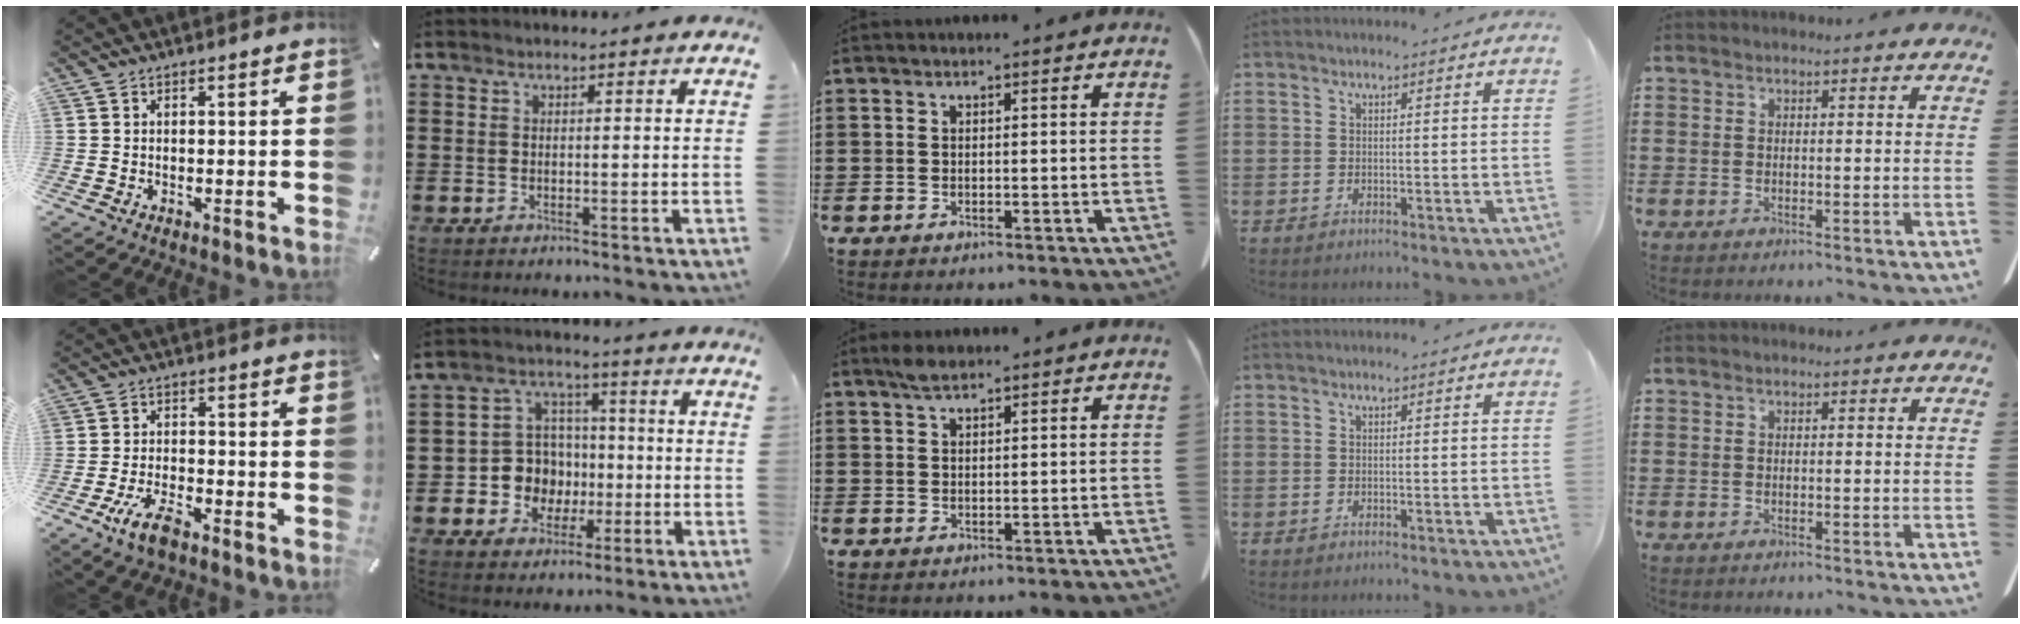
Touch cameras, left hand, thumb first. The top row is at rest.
{"thumb": {"total": 7.4, "force": [-4.8, 2.7, 4.9], "torque": [-0.105, 0.015, -0.088]}, "index": {"total": 8.1, "force": [-0.9, 7.7, 2.1], "torque": [-0.072, 0.015, -0.006]}, "middle": {"total": 2.1, "force": [1.5, 0.6, 1.3], "torque": [-0.030, 0.003, 0.027]}}